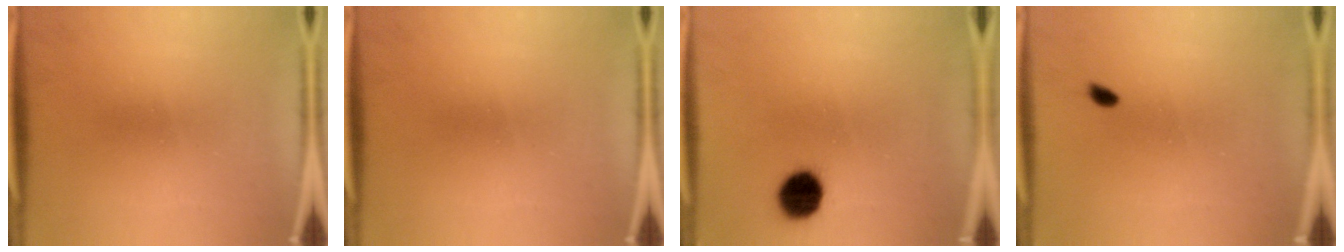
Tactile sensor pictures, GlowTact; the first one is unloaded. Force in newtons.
{"total": 0.0}
{"total": 8.7}
{"total": 1.5}